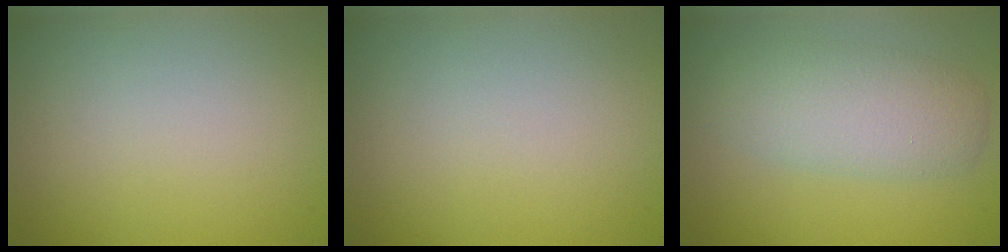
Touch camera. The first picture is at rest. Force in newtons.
{"total": 0.0}
{"total": 5.0, "press": 5.0, "slide": 0.2}